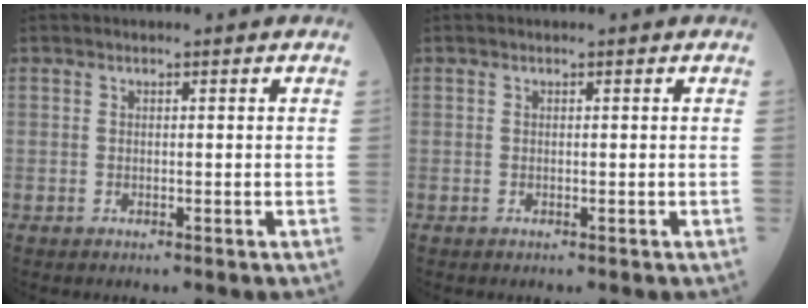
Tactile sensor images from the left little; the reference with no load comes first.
{"total": 0.0}